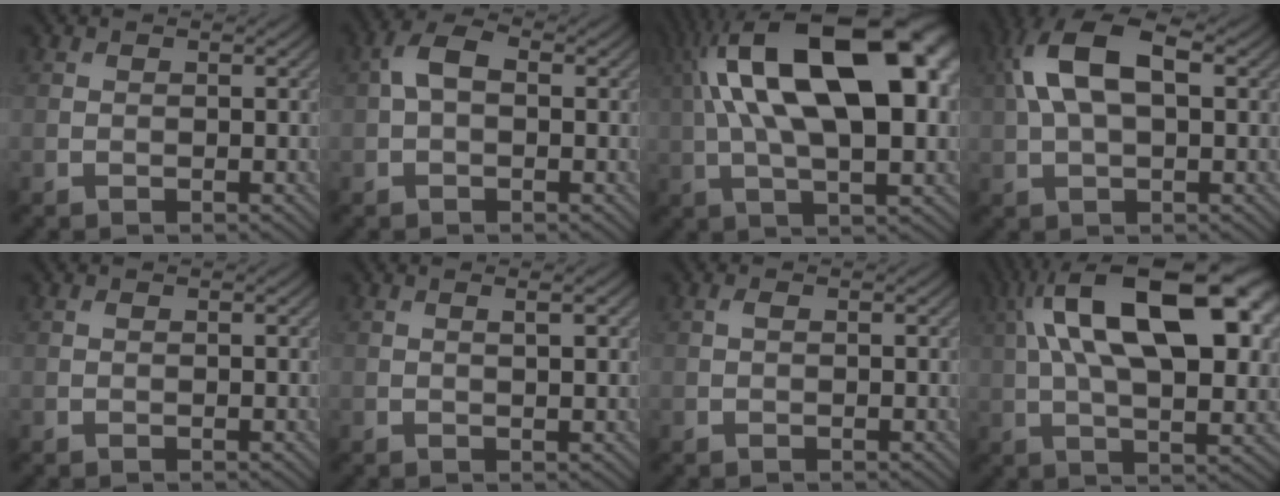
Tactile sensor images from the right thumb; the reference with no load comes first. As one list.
[{"total": 3.8, "force": [0.5, 2.3, 3.0], "torque": [-0.064, 0.012, 0.003]}, {"total": 20.5, "force": [4.8, 9.1, 17.7], "torque": [-0.309, 0.042, 0.067]}, {"total": 10.6, "force": [2.6, 5.3, 8.8], "torque": [-0.197, 0.020, 0.044]}, {"total": 0.0}, {"total": 1.6, "force": [0.5, 0.2, 1.5], "torque": [-0.022, 0.000, 0.012]}, {"total": 0.6, "force": [0.2, 0.3, 0.5], "torque": [-0.012, 0.002, 0.004]}, {"total": 18.9, "force": [5.6, 8.5, 15.9], "torque": [-0.263, 0.040, 0.074]}]